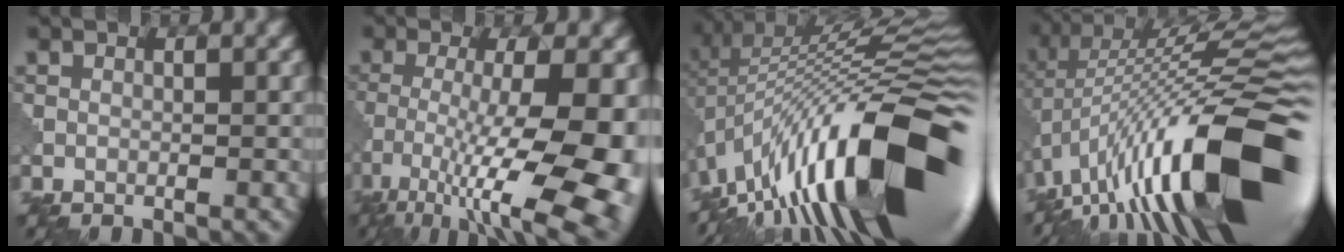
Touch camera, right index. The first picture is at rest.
{"total": 12.4, "force": [-5.2, 4.2, 10.5], "torque": [-0.187, -0.024, -0.072]}
{"total": 19.2, "force": [-6.0, 5.8, 17.3], "torque": [-0.250, 0.030, -0.119]}
{"total": 17.9, "force": [-4.5, 5.7, 16.3], "torque": [-0.250, 0.037, -0.095]}